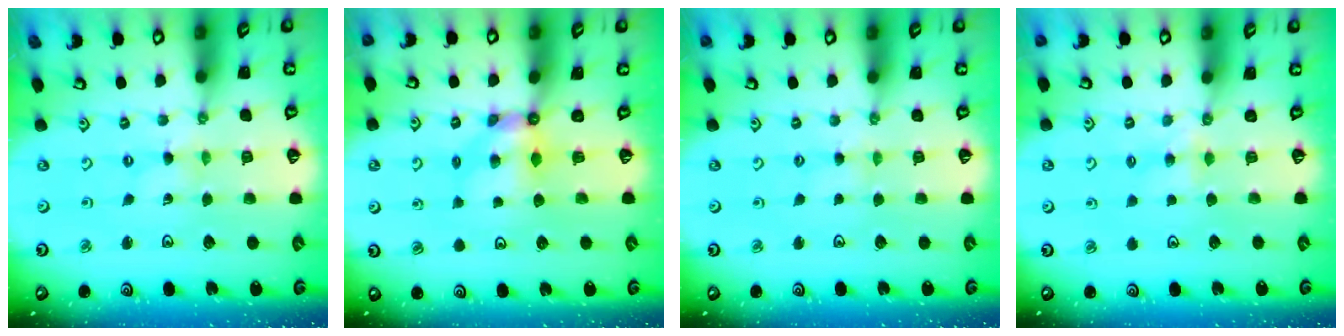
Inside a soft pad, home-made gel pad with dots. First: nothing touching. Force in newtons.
{"total": 5.3, "press": 5.3, "slide": 0.3}
{"total": 2.9, "press": 2.9, "slide": 0.3}
{"total": 3.6, "press": 3.5, "slide": 0.5}